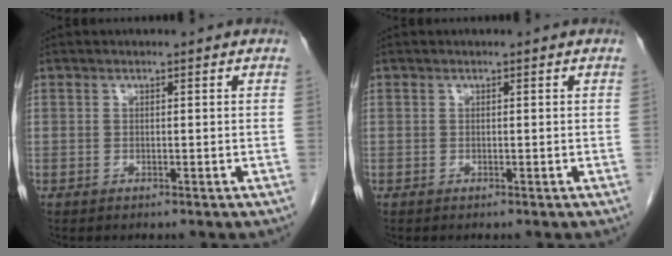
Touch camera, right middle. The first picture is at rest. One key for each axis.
{"total": 0.0}